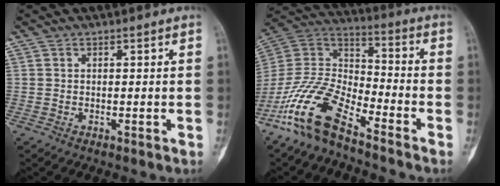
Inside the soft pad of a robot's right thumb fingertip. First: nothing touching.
{"total": 15.4, "force": [-10.7, 5.4, 9.6], "torque": [-0.185, 0.072, -0.213]}